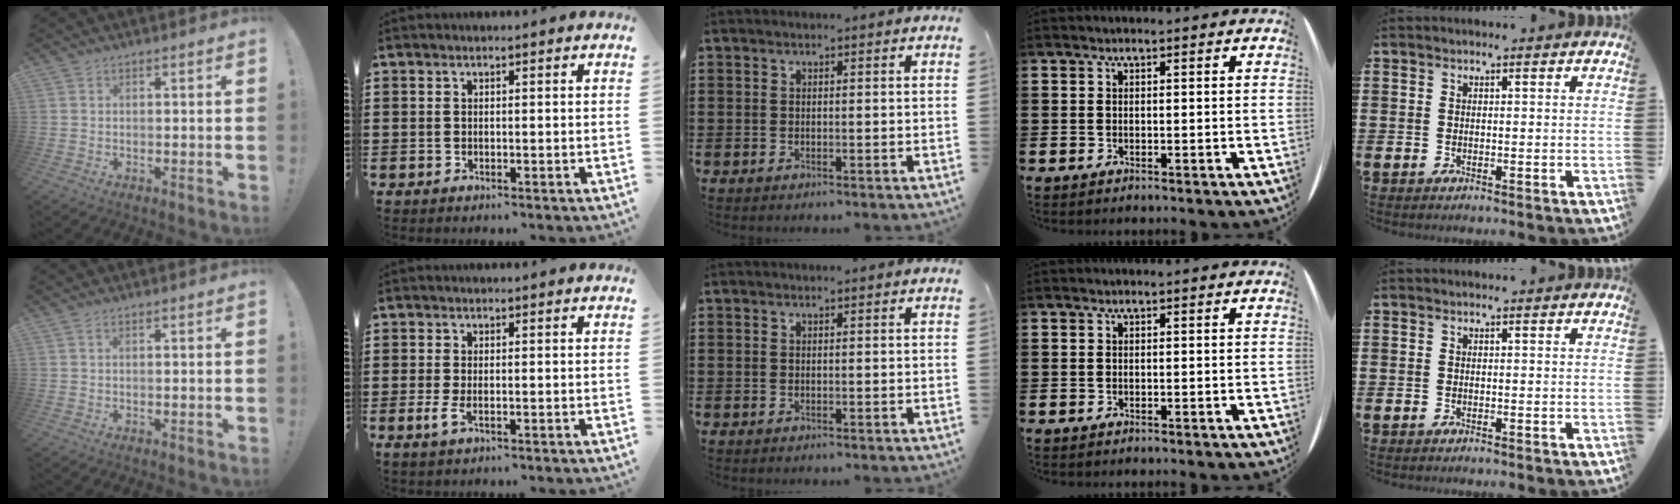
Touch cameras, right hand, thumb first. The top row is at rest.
{"thumb": {"total": 0.5, "force": [0.2, 0.1, 0.5], "torque": [-0.014, 0.002, 0.003]}, "index": {"total": 1.9, "force": [-0.5, 0.5, 1.7], "torque": [-0.045, -0.008, -0.012]}}